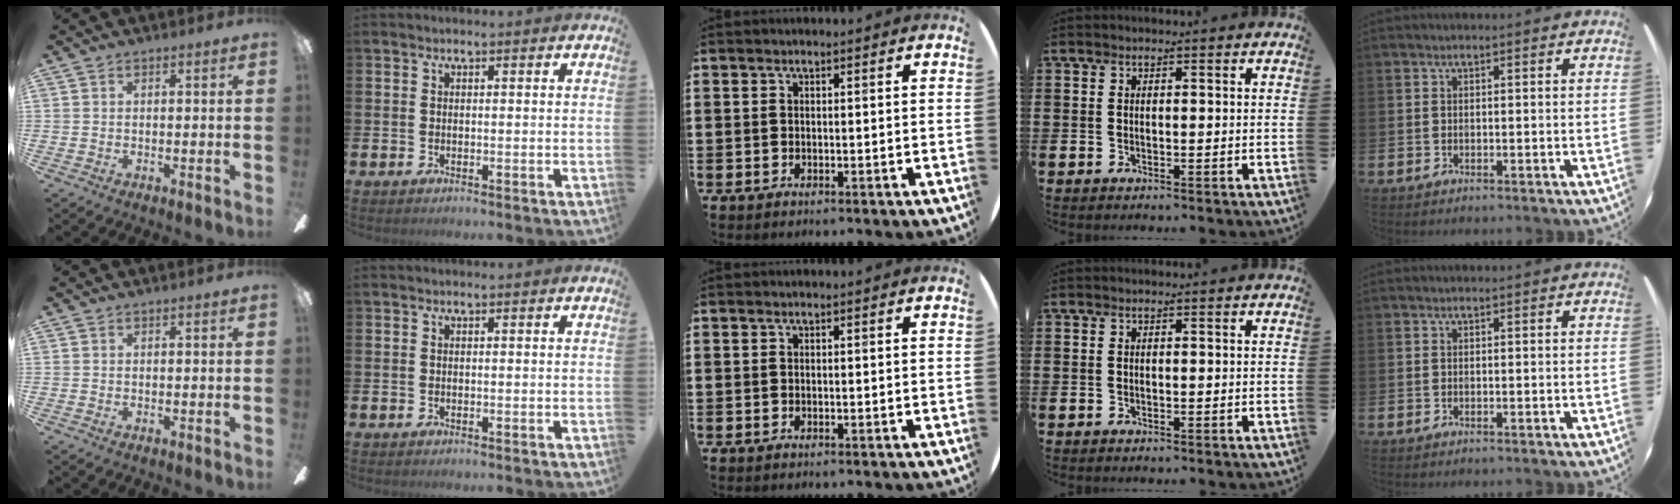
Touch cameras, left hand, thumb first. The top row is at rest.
{}